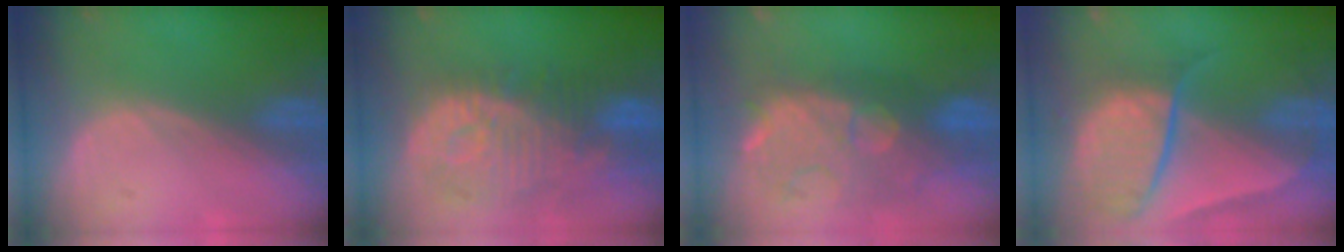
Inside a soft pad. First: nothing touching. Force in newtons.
{"total": 12.1, "press": 11.0, "slide": 5.0}
{"total": 10.2, "press": 9.7, "slide": 3.4}
{"total": 10.7, "press": 8.9, "slide": 5.9}